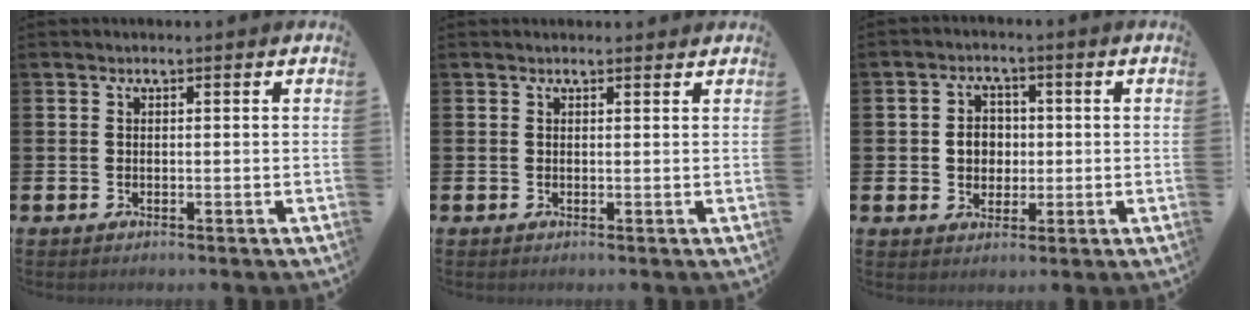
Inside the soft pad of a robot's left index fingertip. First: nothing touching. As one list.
[{"total": 0.7, "force": [0.6, 0.1, 0.2], "torque": [0.005, -0.003, 0.010]}, {"total": 3.8, "force": [0.2, 3.4, 1.9], "torque": [-0.026, 0.004, -0.006]}]